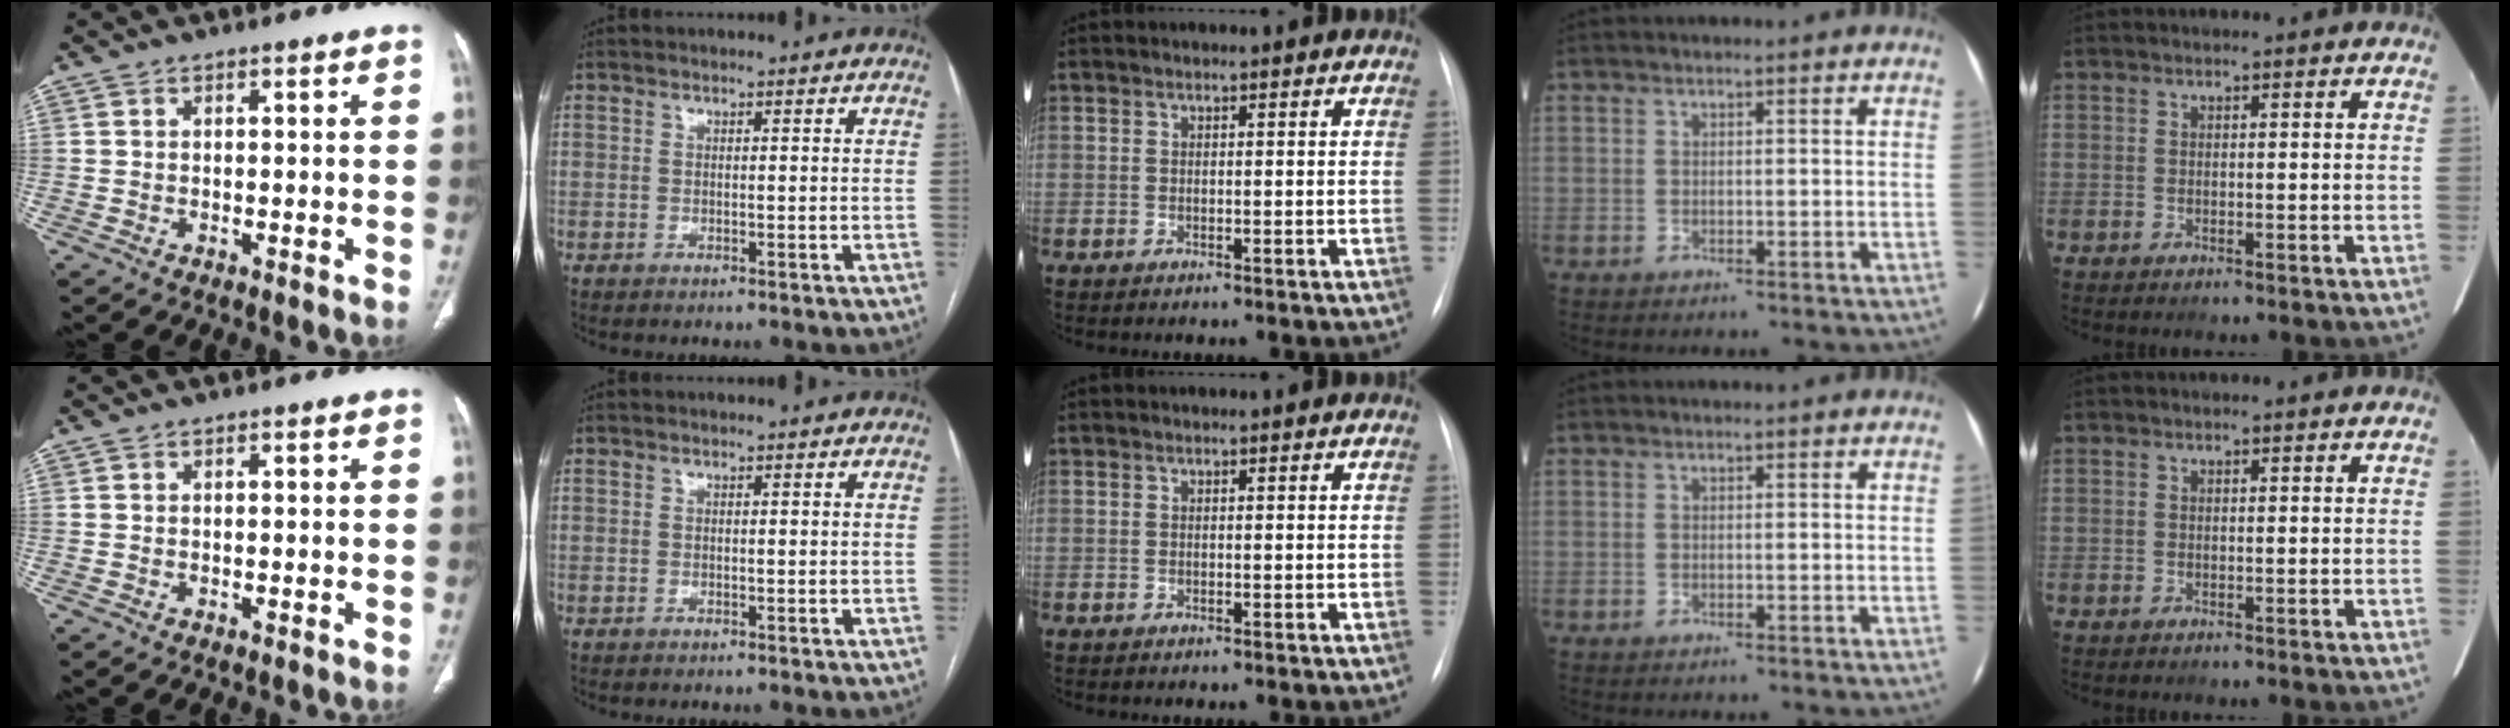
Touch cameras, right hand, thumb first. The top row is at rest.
{}